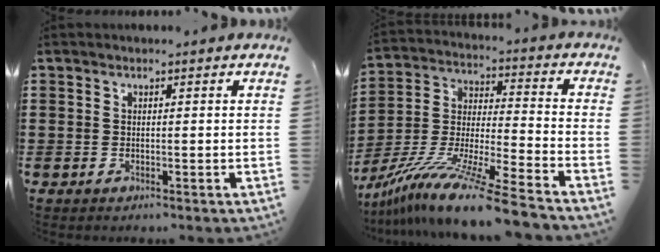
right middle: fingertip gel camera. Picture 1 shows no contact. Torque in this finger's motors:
{"motor_torque": [1.90, -0.24, 0.87, 0.21]}